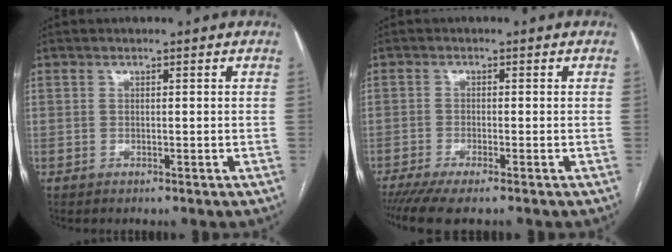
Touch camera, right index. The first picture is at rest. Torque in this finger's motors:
{"motor_torque": [0.98, -0.96, 0.41, 0.13]}